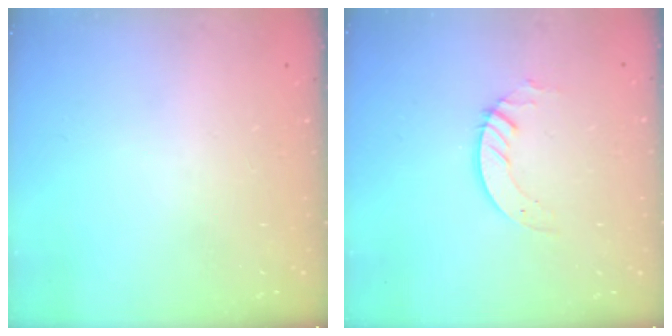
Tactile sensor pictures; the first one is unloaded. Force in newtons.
{"total": 3.3, "press": 3.3, "slide": 0.2}